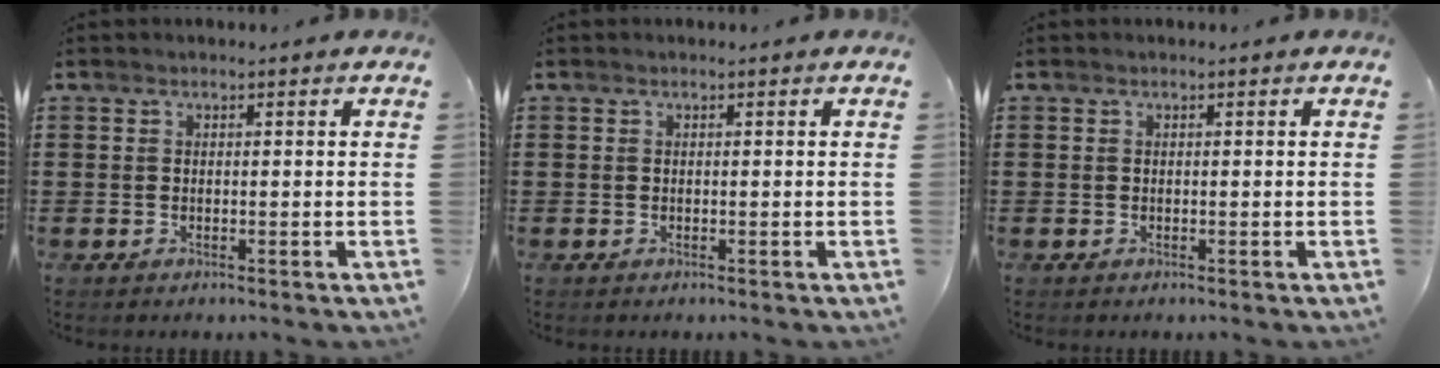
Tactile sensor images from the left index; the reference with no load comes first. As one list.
[{"total": 0.0}, {"total": 0.0}]